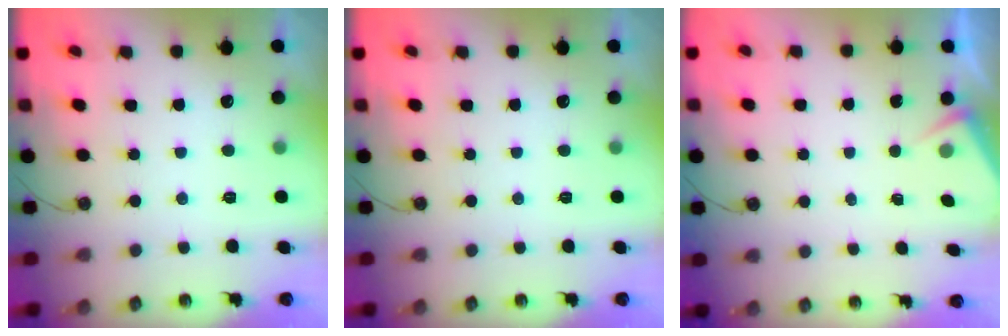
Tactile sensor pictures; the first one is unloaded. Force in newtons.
{"total": 0.0}
{"total": 2.5, "press": 2.5, "slide": 0.4}